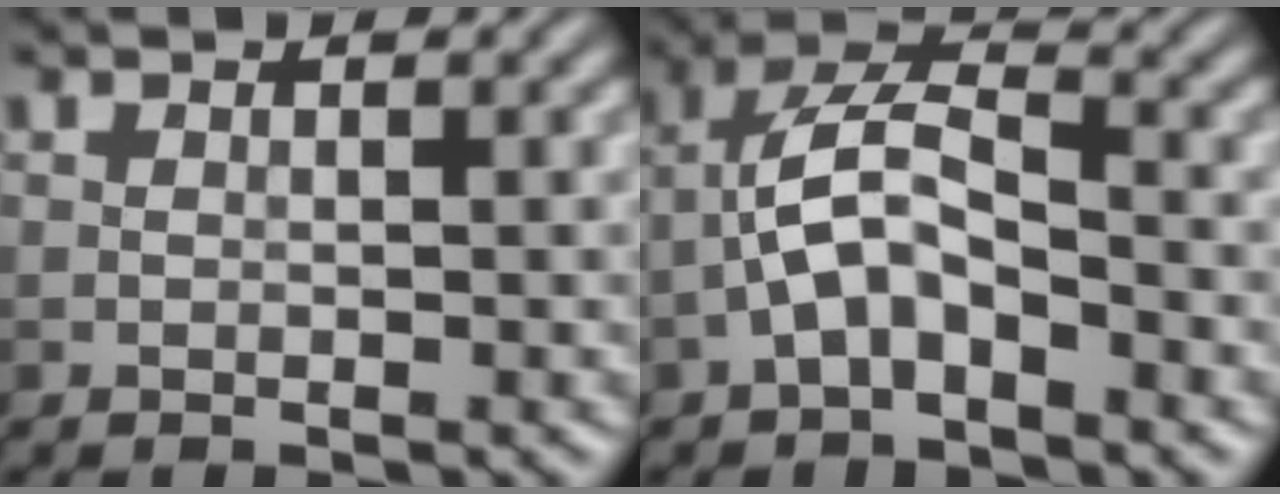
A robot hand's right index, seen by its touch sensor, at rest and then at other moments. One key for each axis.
{"total": 4.8, "fx": -2.2, "fy": 1.9, "fz": 3.9, "tx": -0.077, "ty": 0.018, "tz": -0.047}